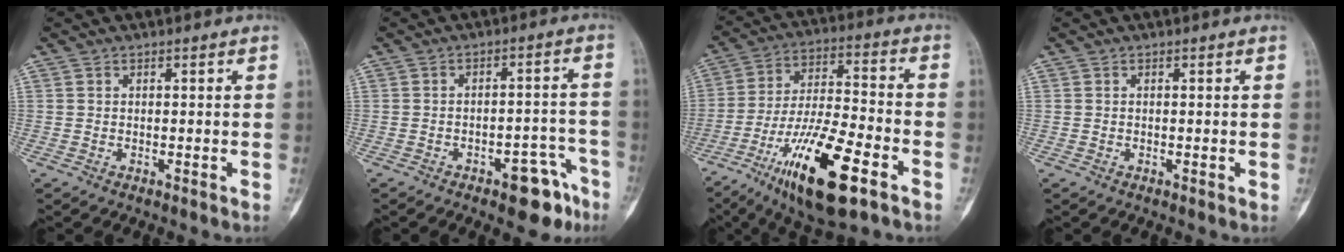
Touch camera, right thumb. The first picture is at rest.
{"total": 8.7, "force": [-5.3, 3.7, 5.8], "torque": [-0.048, 0.042, -0.064]}
{"total": 19.4, "force": [-10.0, 5.5, 15.7], "torque": [-0.295, 0.042, -0.170]}
{"total": 0.0}